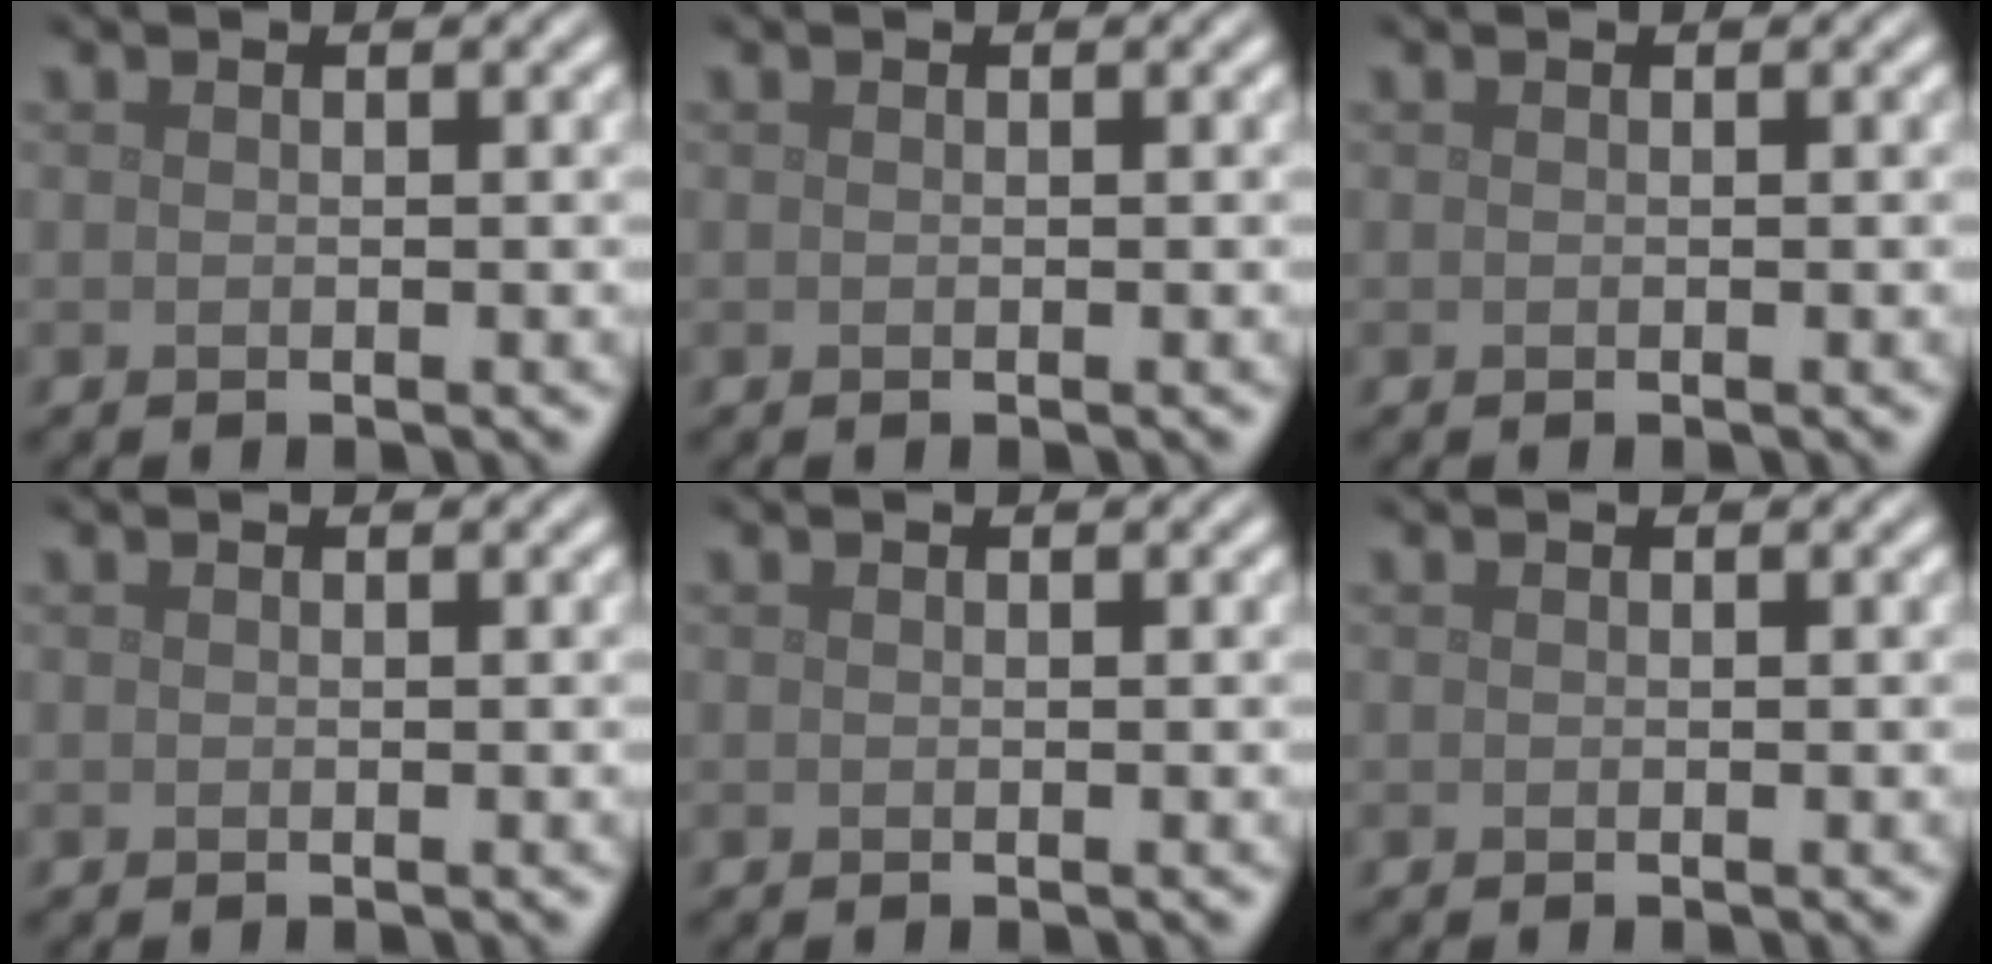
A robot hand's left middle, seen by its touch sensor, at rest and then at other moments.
{"total": 0.0}
{"total": 0.0}
{"total": 0.0}
{"total": 0.0}
{"total": 0.0}